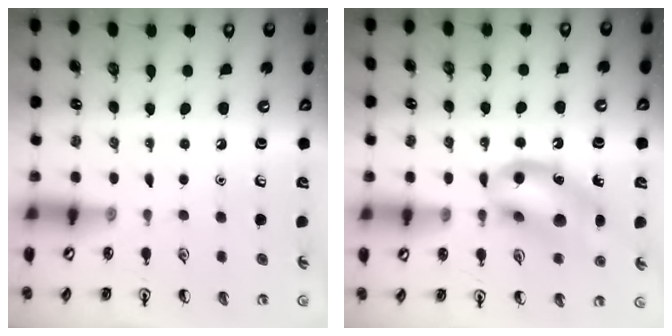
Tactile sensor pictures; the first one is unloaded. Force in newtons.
{"total": 14.3, "press": 14.0, "slide": 2.9}